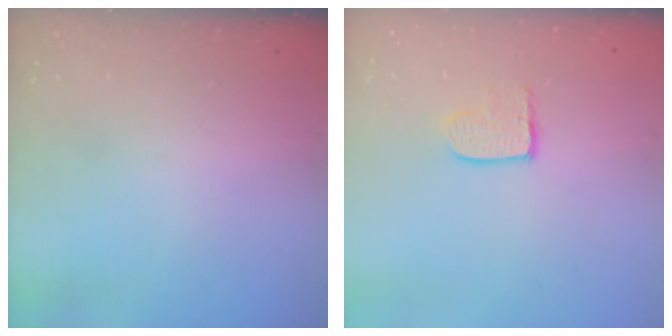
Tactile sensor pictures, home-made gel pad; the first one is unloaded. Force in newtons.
{"total": 5.5, "press": 5.5, "slide": 0.4}